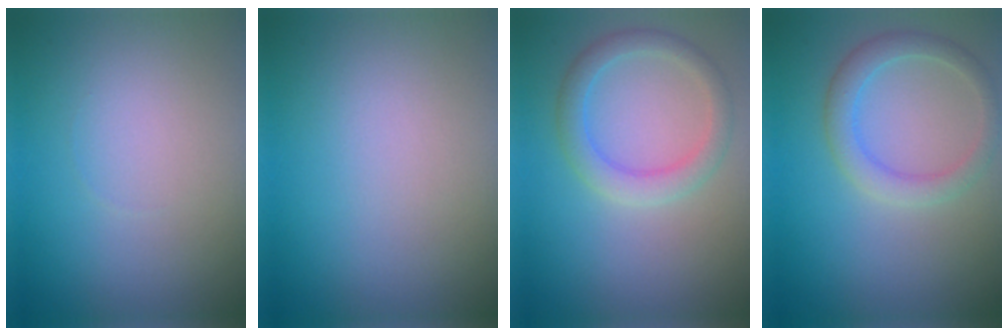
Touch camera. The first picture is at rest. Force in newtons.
{"total": 0.0}
{"total": 3.0, "press": 3.0, "slide": 0.2}
{"total": 2.8, "press": 2.8, "slide": 0.1}